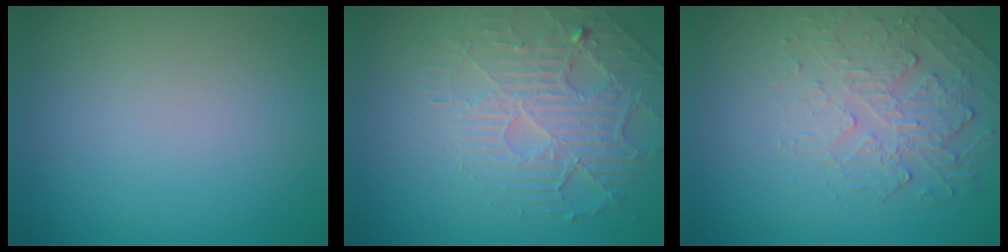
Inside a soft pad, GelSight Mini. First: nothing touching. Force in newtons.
{"total": 4.2, "press": 3.8, "slide": 1.6}
{"total": 2.4, "press": 1.7, "slide": 1.7}